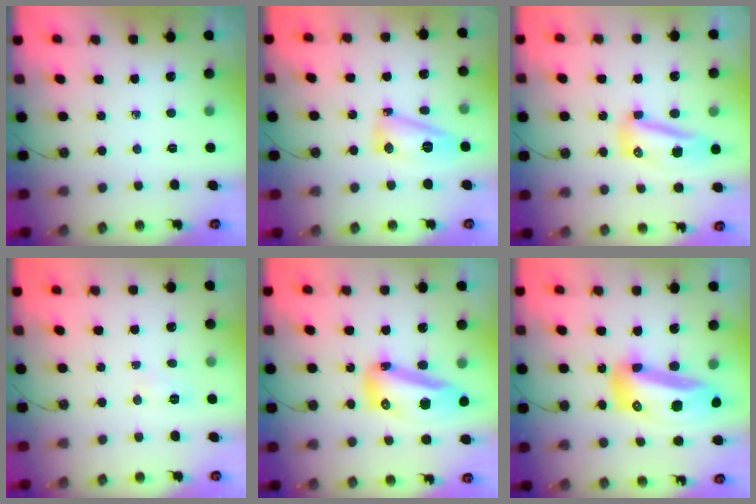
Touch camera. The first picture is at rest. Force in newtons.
{"total": 10.5, "press": 10.5, "slide": 0.8}
{"total": 9.5, "press": 9.4, "slide": 1.7}
{"total": 3.7, "press": 3.7, "slide": 0.6}
{"total": 15.3, "press": 15.2, "slide": 1.9}
{"total": 18.6, "press": 18.5, "slide": 2.1}